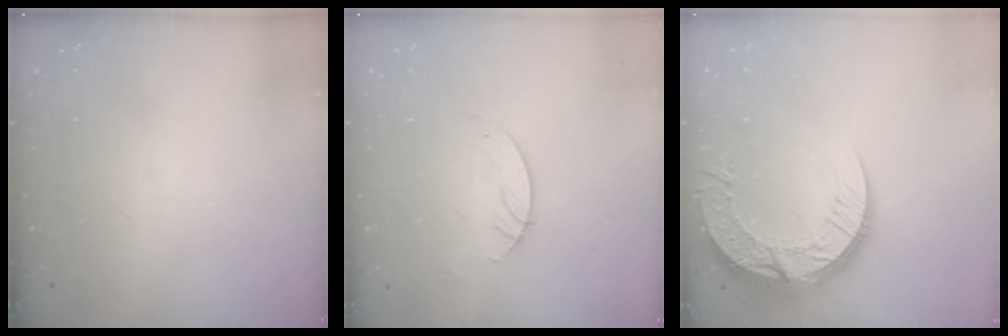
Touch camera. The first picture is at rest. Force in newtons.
{"total": 2.1, "press": 2.1, "slide": 0.2}
{"total": 16.6, "press": 16.5, "slide": 1.4}